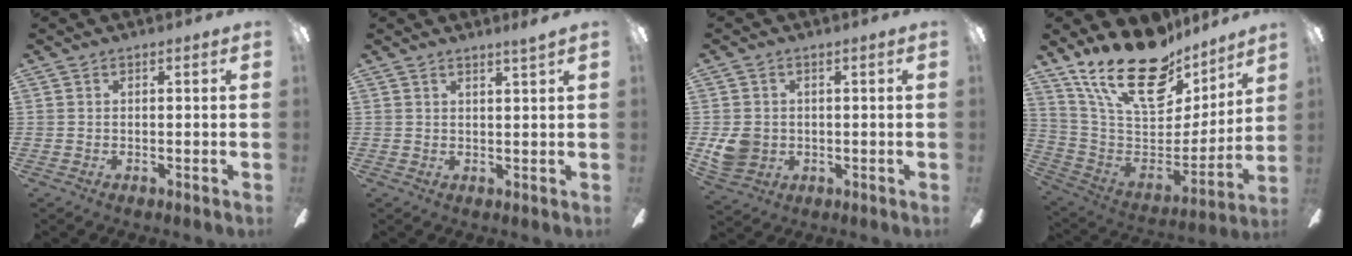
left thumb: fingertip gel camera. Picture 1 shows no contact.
{"total": 2.1, "force": [1.9, -0.6, 0.6], "torque": [-0.015, -0.013, 0.035]}
{"total": 5.5, "force": [0.2, 5.1, 2.2], "torque": [-0.041, 0.004, 0.007]}
{"total": 25.3, "force": [17.3, 11.9, 14.1], "torque": [-0.246, -0.110, 0.311]}